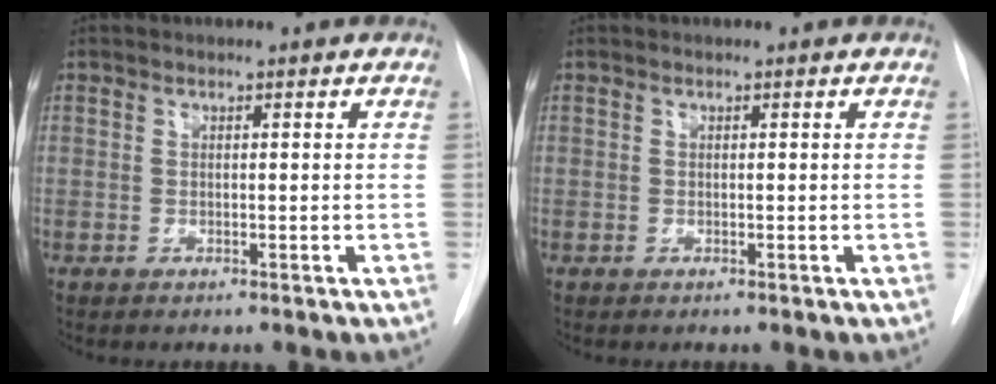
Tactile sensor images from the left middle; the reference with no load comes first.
{"total": 0.0}